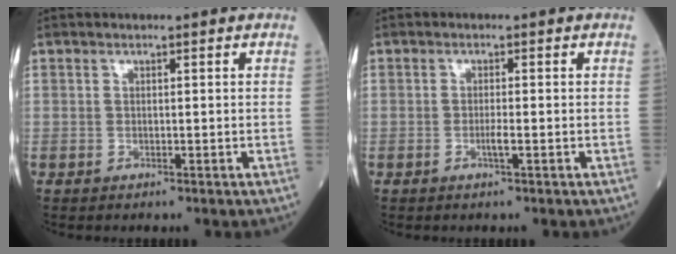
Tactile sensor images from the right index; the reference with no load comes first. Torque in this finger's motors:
{"motor_torque": [0.18, -0.05, 0.17, 0.04]}